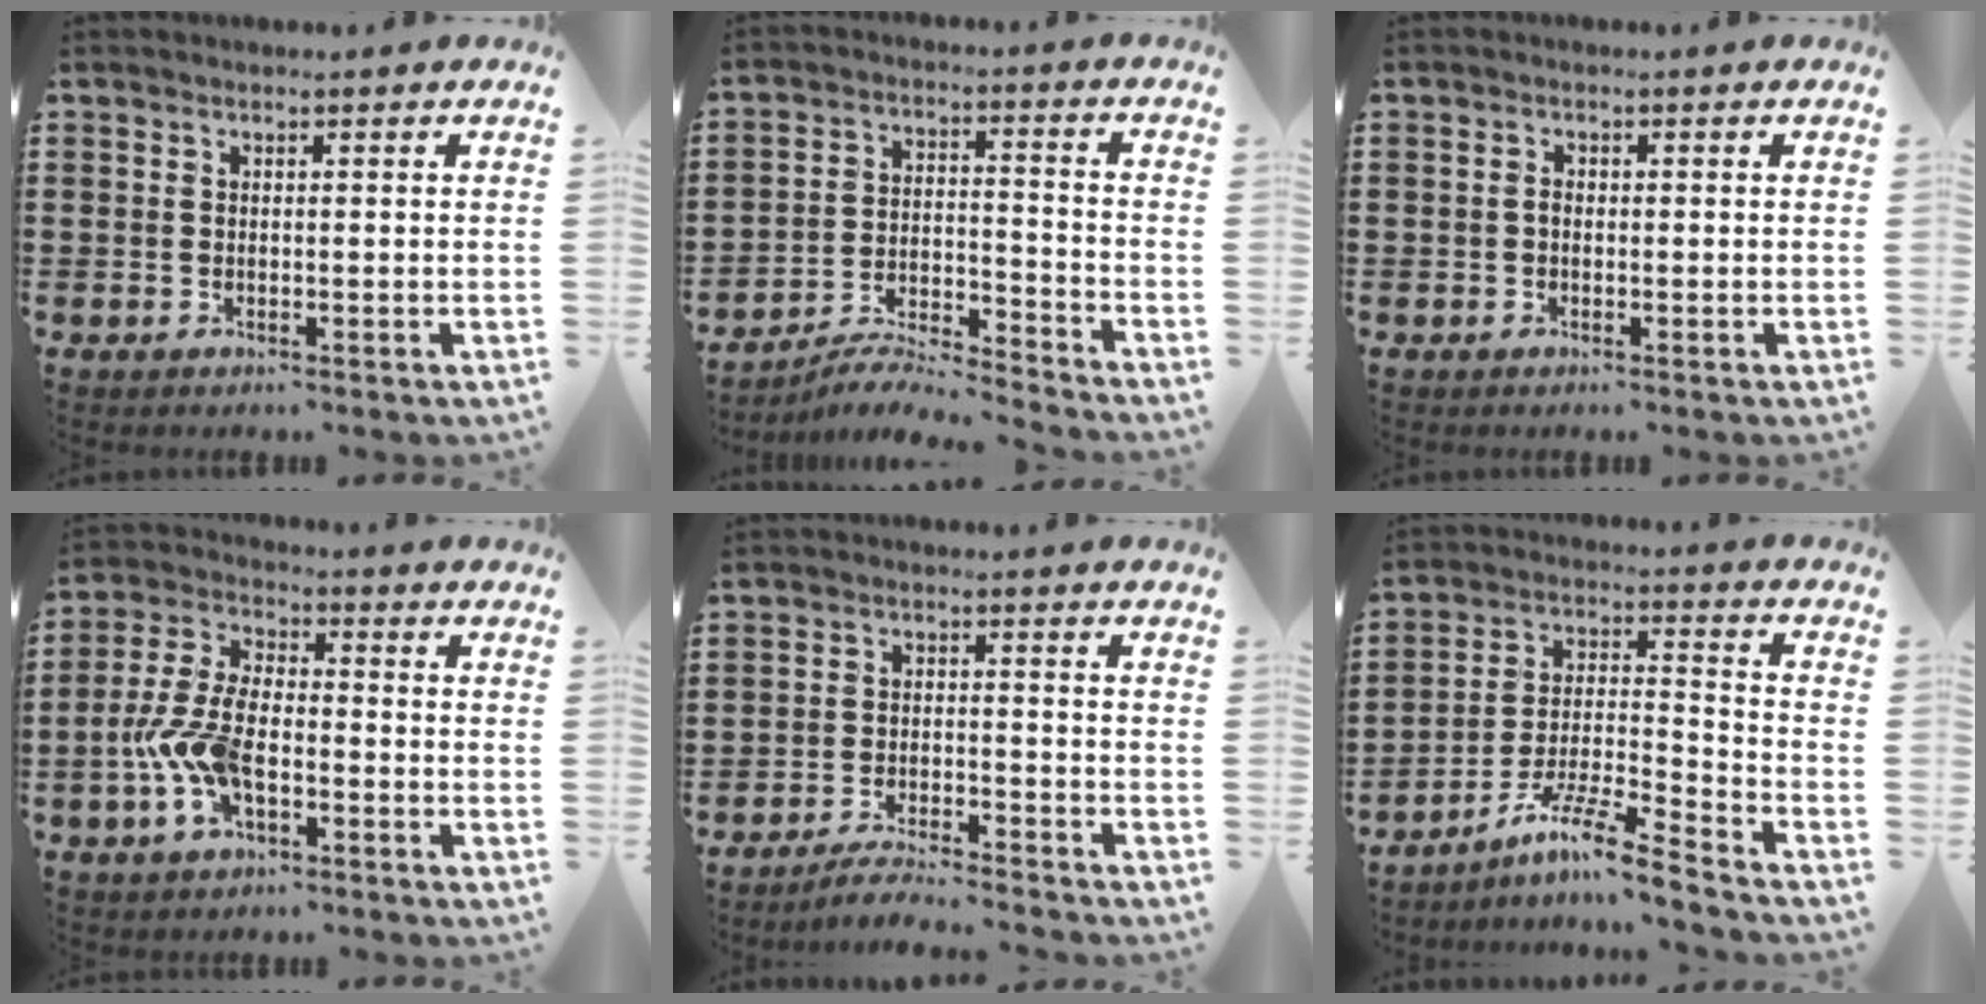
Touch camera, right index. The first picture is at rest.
{"total": 5.8, "force": [-5.6, 0.2, 1.5], "torque": [-0.036, -0.001, -0.113]}
{"total": 1.1, "force": [-0.4, 0.6, 0.8], "torque": [-0.018, 0.000, -0.007]}
{"total": 9.2, "force": [-2.8, 4.6, 7.5], "torque": [-0.182, -0.005, -0.057]}
{"total": 4.1, "force": [-4.0, -0.1, 0.9], "torque": [-0.018, 0.002, -0.080]}
{"total": 9.9, "force": [-8.3, 0.3, 5.5], "torque": [-0.105, 0.005, -0.164]}